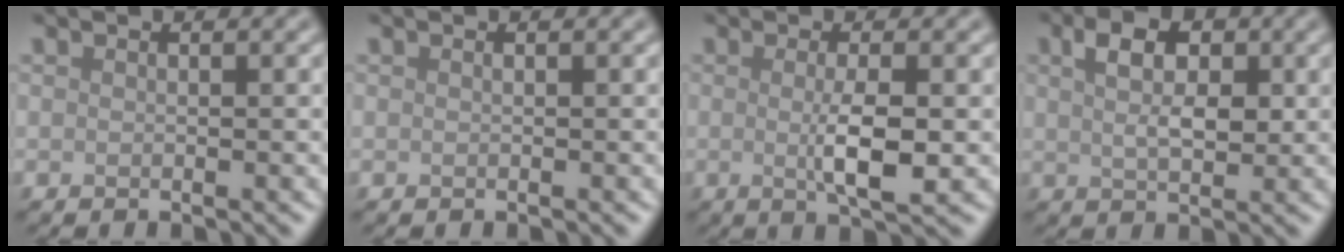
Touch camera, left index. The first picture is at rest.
{"total": 0.0}
{"total": 3.6, "force": [-0.2, 0.7, 3.6], "torque": [-0.063, -0.005, -0.001]}
{"total": 4.5, "force": [1.3, 2.5, 3.5], "torque": [-0.061, 0.005, 0.021]}